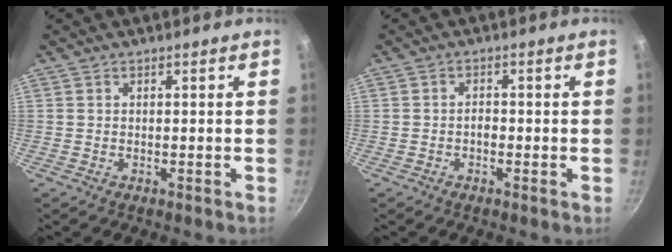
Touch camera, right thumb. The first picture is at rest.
{"total": 1.4, "force": [-0.6, 0.8, 1.0], "torque": [-0.017, 0.006, -0.013]}